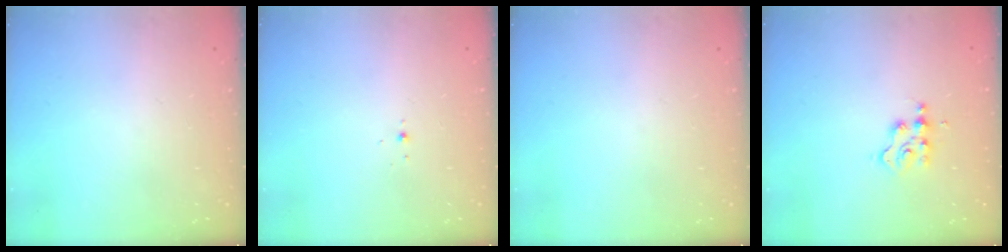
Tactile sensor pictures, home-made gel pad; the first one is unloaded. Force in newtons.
{"total": 3.0, "press": 2.9, "slide": 0.8}
{"total": 0.0}
{"total": 2.3, "press": 2.3, "slide": 0.3}